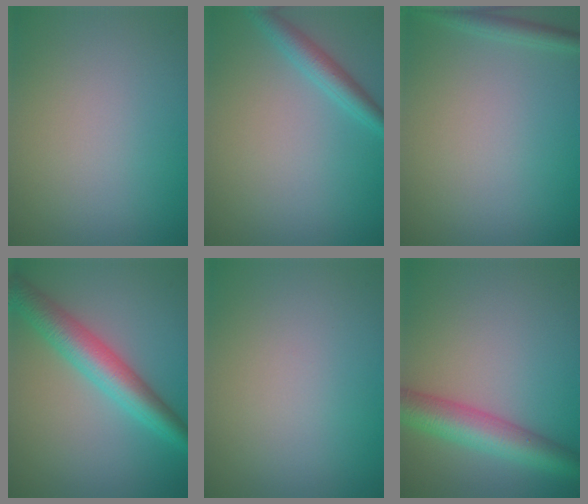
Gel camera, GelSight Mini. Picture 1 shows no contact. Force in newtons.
{"total": 2.6, "press": 2.6, "slide": 0.1}
{"total": 1.6, "press": 1.6, "slide": 0.1}
{"total": 5.7, "press": 5.7, "slide": 0.0}
{"total": 0.0}
{"total": 5.7, "press": 5.7, "slide": 0.2}